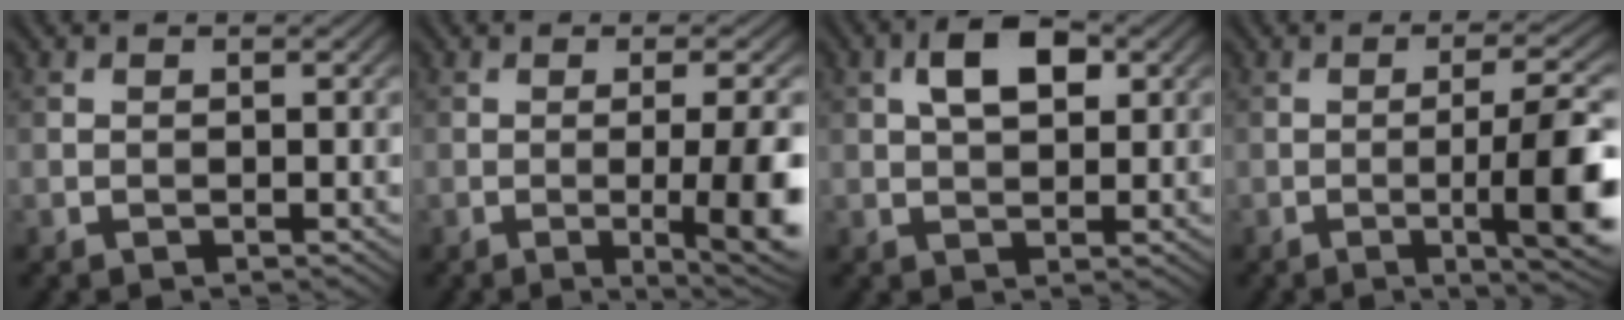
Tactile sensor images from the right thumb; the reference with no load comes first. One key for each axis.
{"total": 8.7, "fx": -1.7, "fy": 1.8, "fz": 8.3, "tx": -0.118, "ty": -0.003, "tz": -0.022}
{"total": 5.6, "fx": 1.7, "fy": 2.8, "fz": 4.5, "tx": -0.082, "ty": 0.007, "tz": 0.025}
{"total": 9.6, "fx": -2.0, "fy": 1.6, "fz": 9.3, "tx": -0.139, "ty": 0.005, "tz": -0.029}